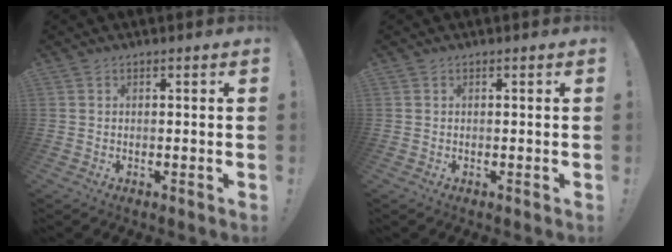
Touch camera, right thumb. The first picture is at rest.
{"total": 0.0}